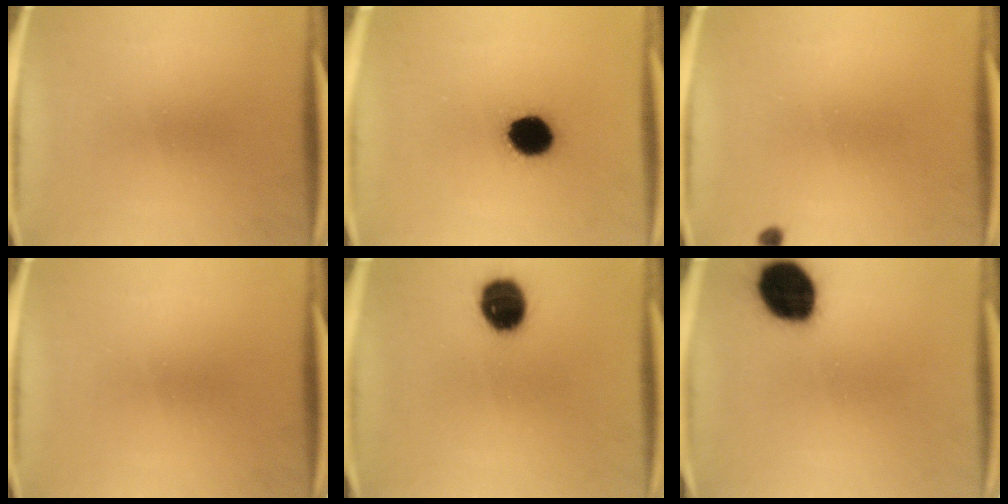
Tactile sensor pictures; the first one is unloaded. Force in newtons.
{"total": 11.6}
{"total": 0.8}
{"total": 0.0}
{"total": 10.6}
{"total": 15.8}